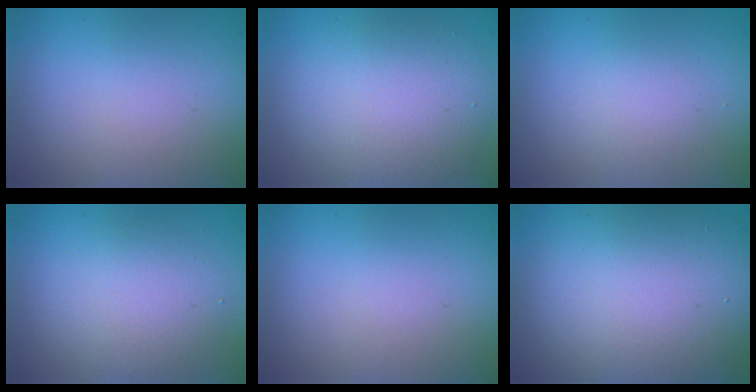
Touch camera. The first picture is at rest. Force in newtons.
{"total": 5.6, "press": 5.6, "slide": 0.3}
{"total": 1.4, "press": 1.4, "slide": 0.1}
{"total": 3.3, "press": 3.3, "slide": 0.1}
{"total": 0.0}
{"total": 10.8, "press": 10.7, "slide": 0.8}